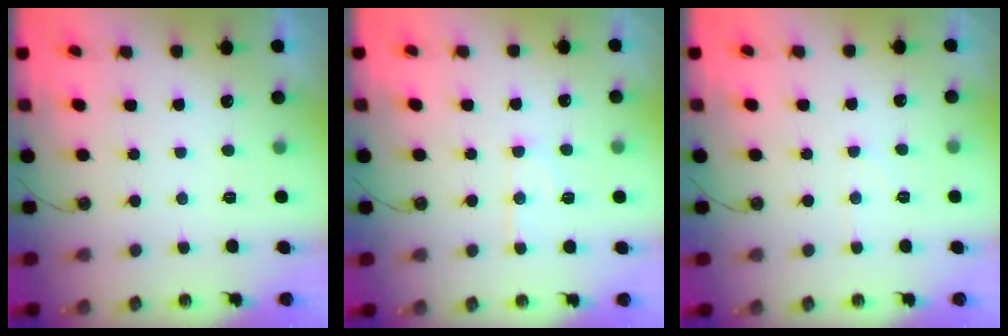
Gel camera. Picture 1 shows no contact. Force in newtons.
{"total": 6.9, "press": 6.9, "slide": 0.5}
{"total": 4.7, "press": 4.7, "slide": 0.7}